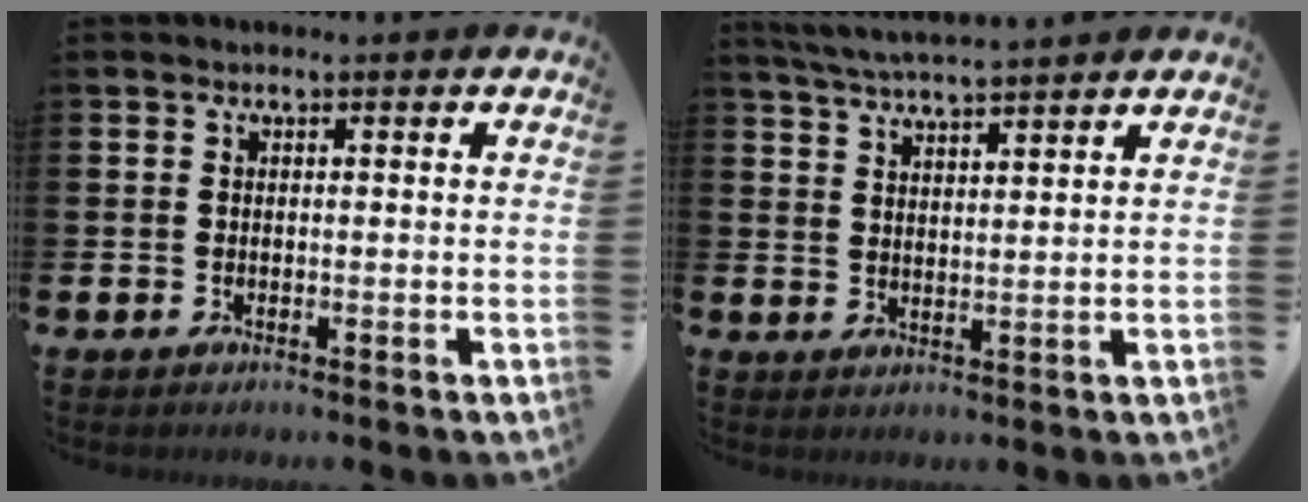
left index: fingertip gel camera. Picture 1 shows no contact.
{"total": 4.7, "force": [4.6, -0.3, 0.9], "torque": [-0.035, -0.021, 0.083]}